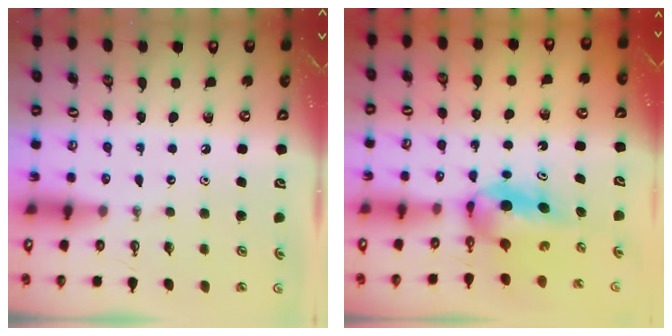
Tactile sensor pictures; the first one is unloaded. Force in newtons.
{"total": 7.1, "press": 5.4, "slide": 4.6}